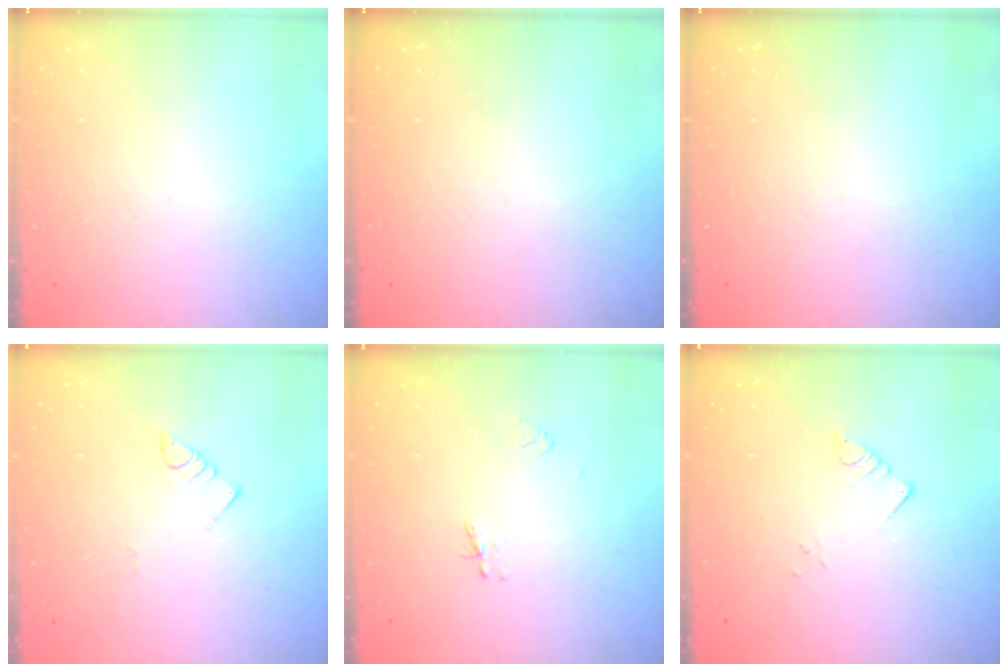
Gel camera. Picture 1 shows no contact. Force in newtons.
{"total": 0.0}
{"total": 0.0}
{"total": 3.0, "press": 3.0, "slide": 0.2}
{"total": 2.3, "press": 2.2, "slide": 0.2}
{"total": 2.8, "press": 2.8, "slide": 0.2}